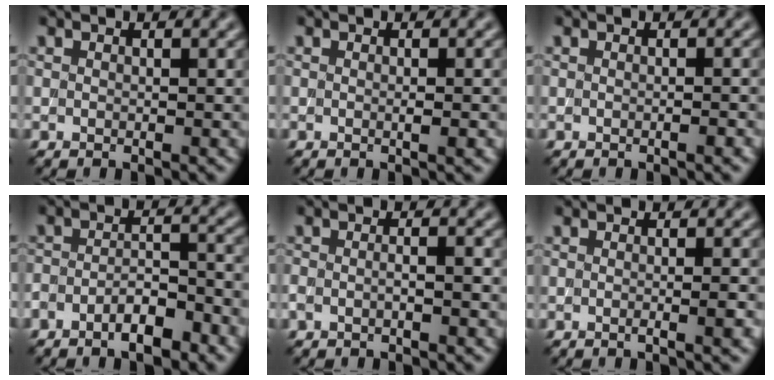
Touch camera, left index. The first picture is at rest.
{"total": 1.5, "force": [-0.1, 0.4, 1.4], "torque": [-0.015, -0.001, -0.005]}
{"total": 1.2, "force": [-0.1, 0.5, 1.1], "torque": [-0.003, -0.001, -0.007]}
{"total": 4.4, "force": [-2.9, 1.3, 3.0], "torque": [-0.051, 0.006, -0.050]}
{"total": 1.4, "force": [-0.6, 0.4, 1.2], "torque": [-0.019, 0.002, -0.013]}
{"total": 2.4, "force": [-0.3, 0.8, 2.2], "torque": [-0.018, -0.002, -0.013]}